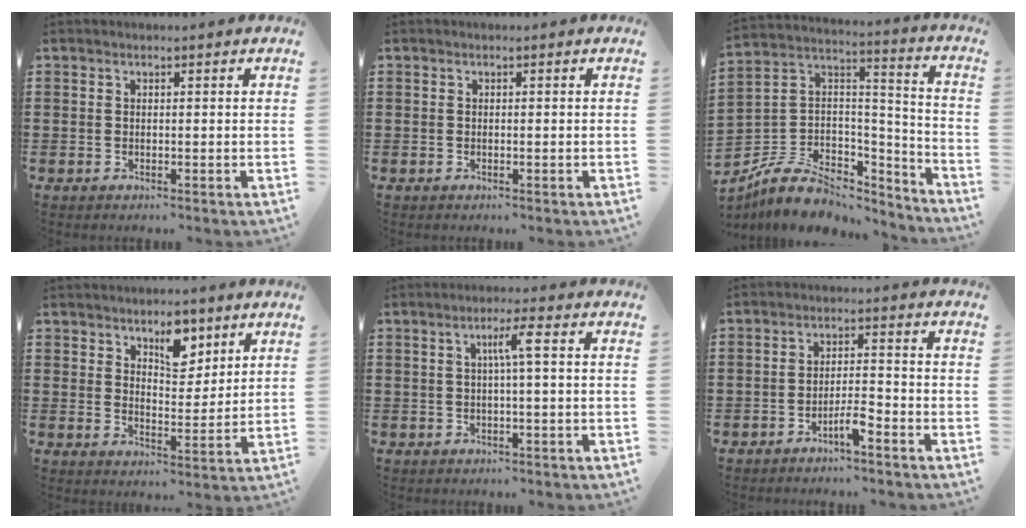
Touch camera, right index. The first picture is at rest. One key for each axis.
{"total": 0.0}
{"total": 9.4, "fx": -6.0, "fy": 5.9, "fz": 4.3, "tx": -0.091, "ty": 0.023, "tz": -0.108}
{"total": 6.4, "fx": 4.3, "fy": 3.2, "fz": 3.4, "tx": -0.048, "ty": -0.006, "tz": 0.072}
{"total": 3.7, "fx": 0.5, "fy": -0.1, "fz": 3.7, "tx": -0.070, "ty": 0.002, "tz": 0.004}
{"total": 3.8, "fx": -2.7, "fy": 0.4, "fz": 2.6, "tx": -0.060, "ty": 0.000, "tz": -0.055}